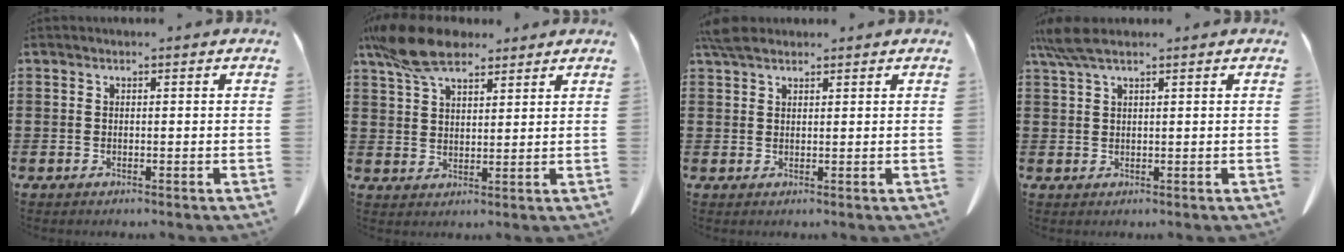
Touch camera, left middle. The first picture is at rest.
{"total": 9.7, "force": [7.2, 3.9, 5.2], "torque": [-0.124, -0.005, 0.138]}
{"total": 3.3, "force": [2.6, 1.1, 1.6], "torque": [-0.039, 0.003, 0.052]}
{"total": 4.2, "force": [2.8, 0.6, 3.0], "torque": [-0.072, -0.002, 0.051]}